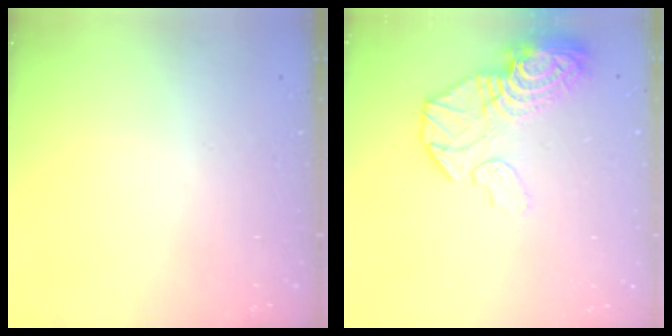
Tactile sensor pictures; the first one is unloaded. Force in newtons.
{"total": 17.4, "press": 16.7, "slide": 5.1}